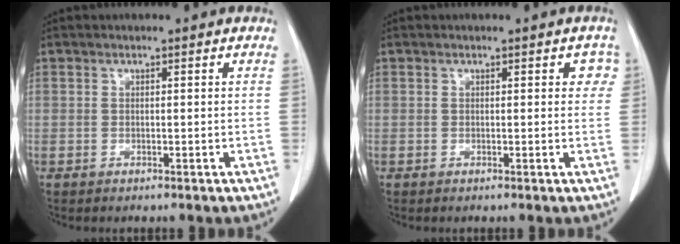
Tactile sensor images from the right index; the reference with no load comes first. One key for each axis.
{"total": 2.2, "fx": 0.8, "fy": 1.3, "fz": 1.6, "tx": -0.007, "ty": 0.010, "tz": 0.003}